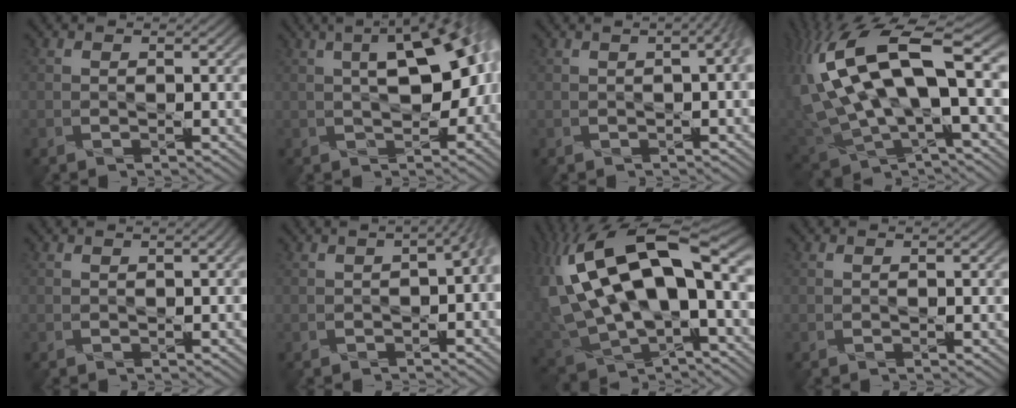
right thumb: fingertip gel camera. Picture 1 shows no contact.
{"total": 11.8, "force": [0.9, 5.4, 10.5], "torque": [-0.148, -0.010, 0.015]}
{"total": 4.4, "force": [-0.9, 1.6, 4.0], "torque": [-0.047, -0.012, 0.000]}
{"total": 17.9, "force": [5.2, 7.6, 15.4], "torque": [-0.354, 0.000, 0.101]}
{"total": 1.5, "force": [-0.4, 0.8, 1.2], "torque": [-0.012, -0.007, -0.001]}
{"total": 5.8, "force": [-1.8, 3.0, 4.7], "torque": [-0.059, -0.027, -0.016]}
{"total": 19.9, "force": [5.9, 9.5, 16.4], "torque": [-0.371, 0.007, 0.120]}
{"total": 0.0}